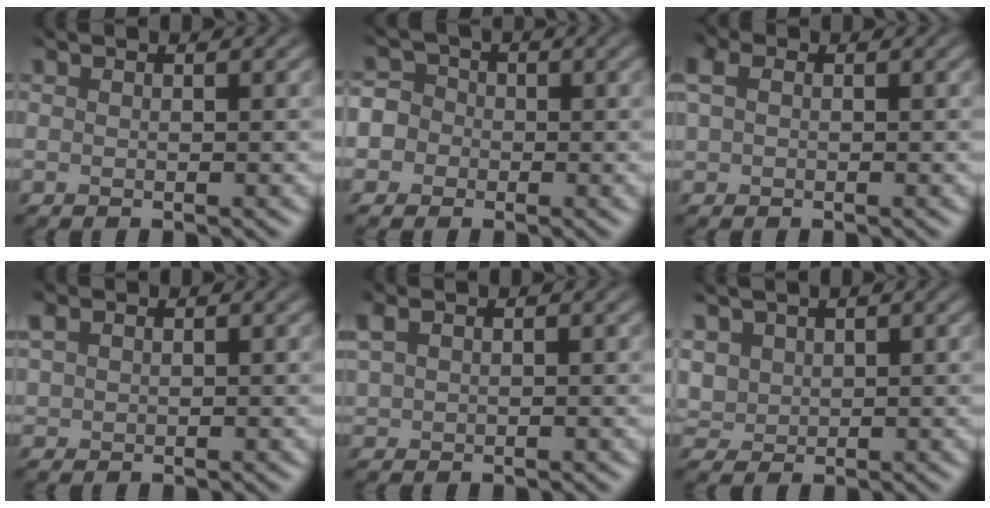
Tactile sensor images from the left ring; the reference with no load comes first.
{"total": 4.3, "force": [-1.0, 4.1, 0.8], "torque": [-0.018, 0.029, -0.040]}
{"total": 2.2, "force": [0.6, 1.6, 1.3], "torque": [-0.041, 0.010, 0.020]}
{"total": 0.8, "force": [0.7, 0.4, 0.2], "torque": [-0.015, 0.007, 0.025]}
{"total": 1.1, "force": [0.7, 0.5, 0.7], "torque": [-0.027, 0.007, 0.026]}
{"total": 1.9, "force": [1.3, 1.3, 0.6], "torque": [-0.029, 0.005, 0.036]}